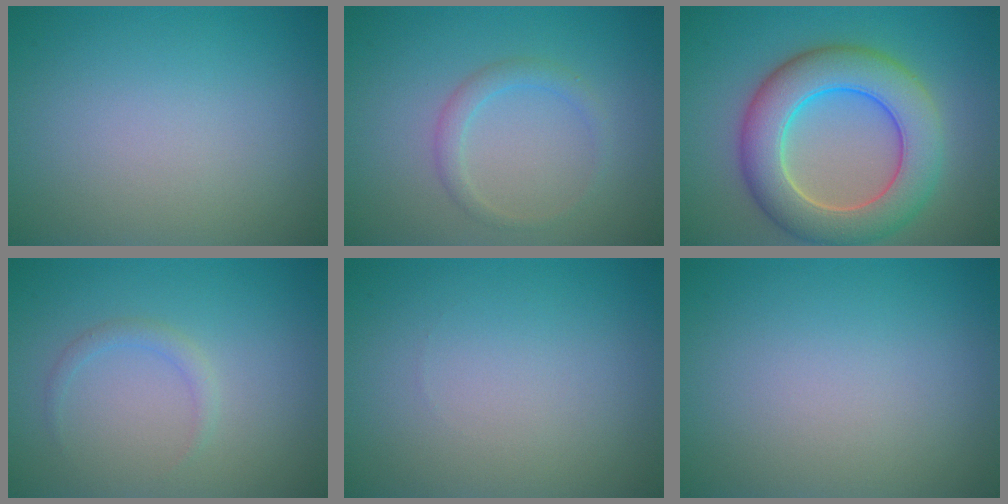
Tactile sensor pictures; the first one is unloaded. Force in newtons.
{"total": 1.6, "press": 1.6, "slide": 0.1}
{"total": 8.6, "press": 8.6, "slide": 0.4}
{"total": 1.0, "press": 1.0, "slide": 0.0}
{"total": 0.0}
{"total": 0.0}